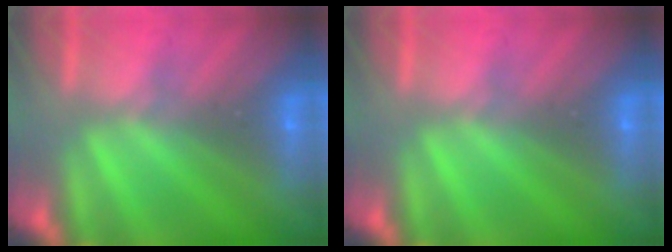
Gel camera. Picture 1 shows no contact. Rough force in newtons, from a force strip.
{"total": 0.0}